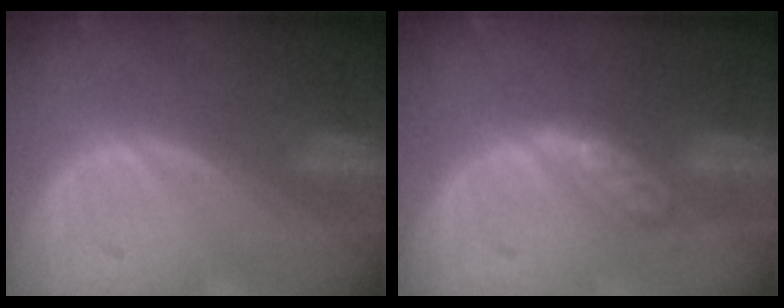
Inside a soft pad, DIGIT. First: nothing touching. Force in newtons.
{"total": 4.6, "press": 4.4, "slide": 1.4}